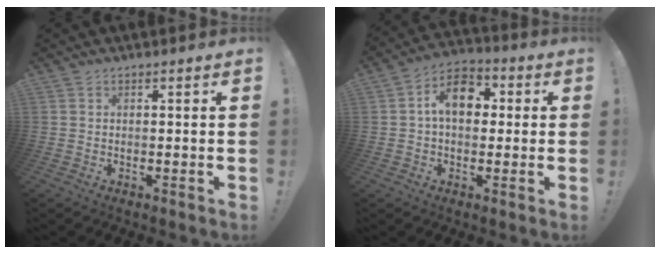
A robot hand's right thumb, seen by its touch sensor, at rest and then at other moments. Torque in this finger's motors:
{"motor_torque": [1.11, 2.25, 0.96, -0.85, 0.03]}